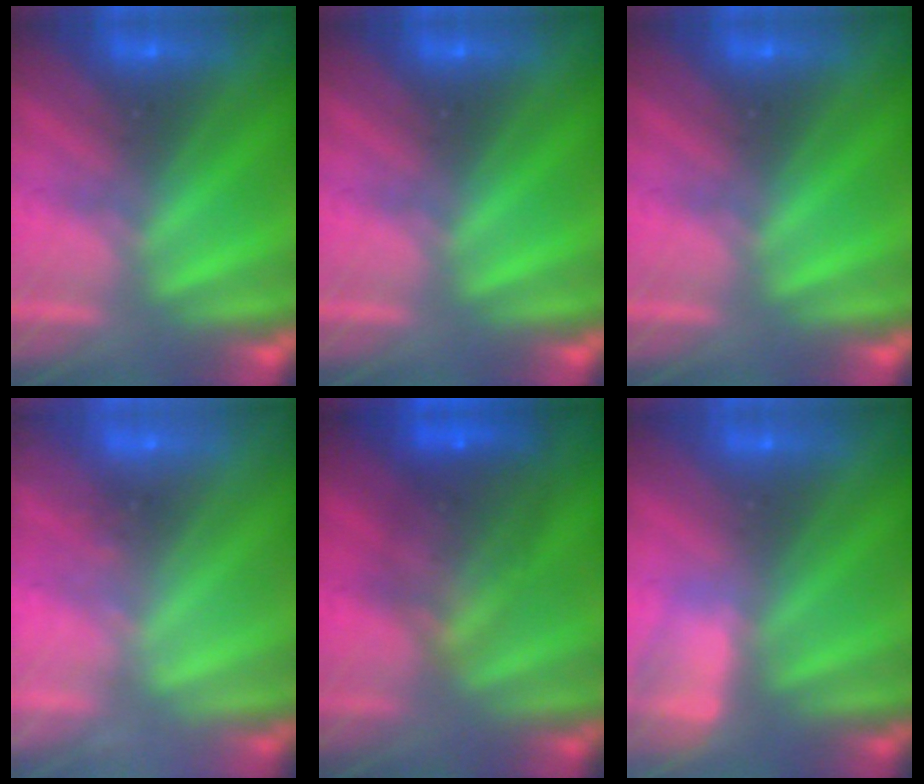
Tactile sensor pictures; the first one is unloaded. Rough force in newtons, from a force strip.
{"total": 0.0}
{"total": 0.0}
{"total": 2.4}
{"total": 5.9}
{"total": 2.9}